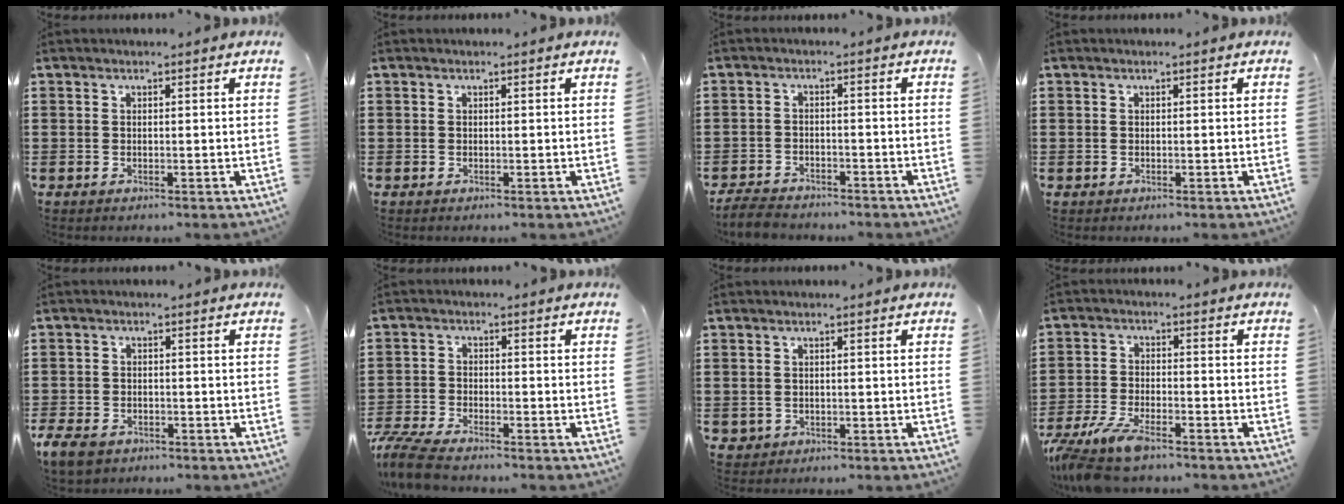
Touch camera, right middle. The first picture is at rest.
{"total": 0.0}
{"total": 3.7, "force": [-3.6, 0.6, 0.5], "torque": [-0.018, -0.001, -0.075]}
{"total": 0.0}
{"total": 3.0, "force": [-2.4, 1.4, 1.2], "torque": [-0.045, -0.005, -0.052]}
{"total": 5.7, "force": [-5.3, 0.5, 1.9], "torque": [-0.060, -0.007, -0.110]}
{"total": 0.6, "force": [-0.1, 0.6, 0.1], "torque": [-0.006, 0.005, -0.003]}
{"total": 6.7, "force": [-5.6, 1.3, 3.5], "torque": [-0.094, -0.011, -0.112]}